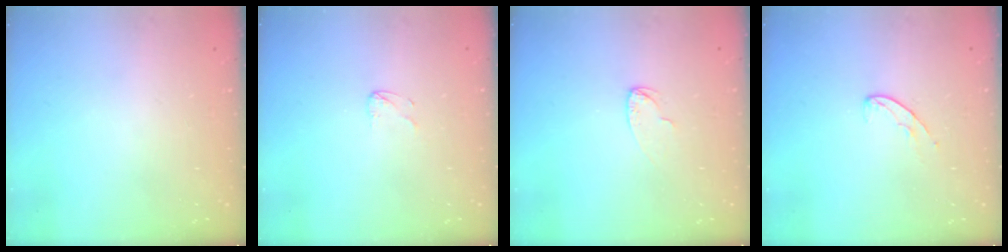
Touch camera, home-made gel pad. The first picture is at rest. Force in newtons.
{"total": 2.6, "press": 2.6, "slide": 0.2}
{"total": 3.8, "press": 3.8, "slide": 0.4}
{"total": 5.4, "press": 5.4, "slide": 0.4}